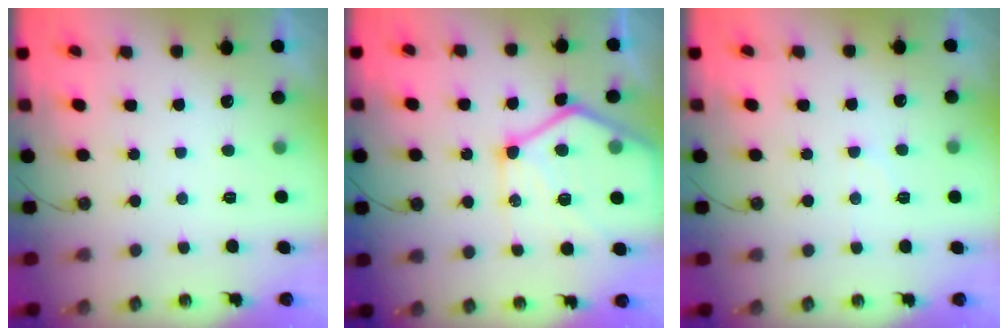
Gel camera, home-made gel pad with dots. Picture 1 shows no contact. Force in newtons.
{"total": 19.6, "press": 19.5, "slide": 1.9}
{"total": 6.8, "press": 6.7, "slide": 0.7}